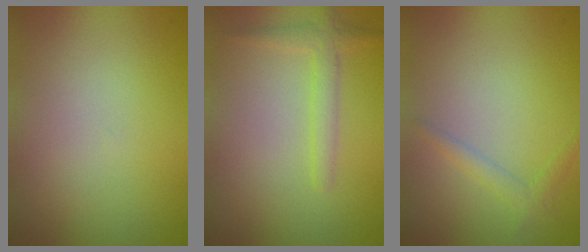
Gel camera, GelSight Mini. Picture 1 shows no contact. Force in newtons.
{"total": 1.9, "press": 1.9, "slide": 0.1}
{"total": 0.7, "press": 0.7, "slide": 0.0}